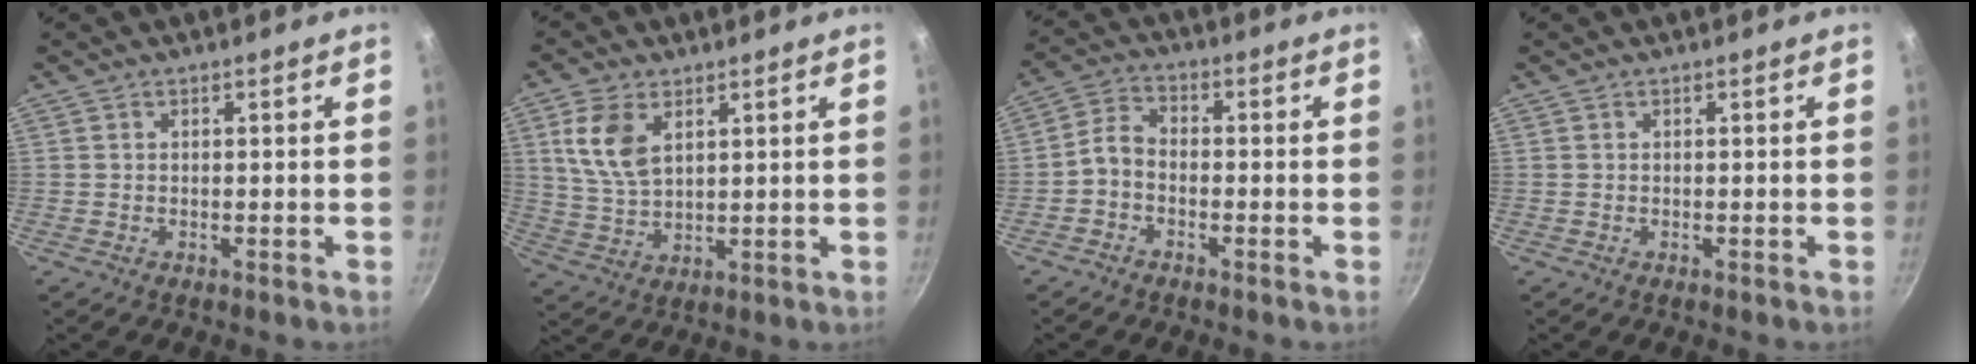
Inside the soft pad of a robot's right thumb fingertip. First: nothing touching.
{"total": 9.1, "force": [3.6, 5.3, 6.4], "torque": [-0.121, -0.019, 0.076]}
{"total": 4.1, "force": [-1.6, 2.8, 2.6], "torque": [-0.054, 0.033, -0.043]}
{"total": 0.0}